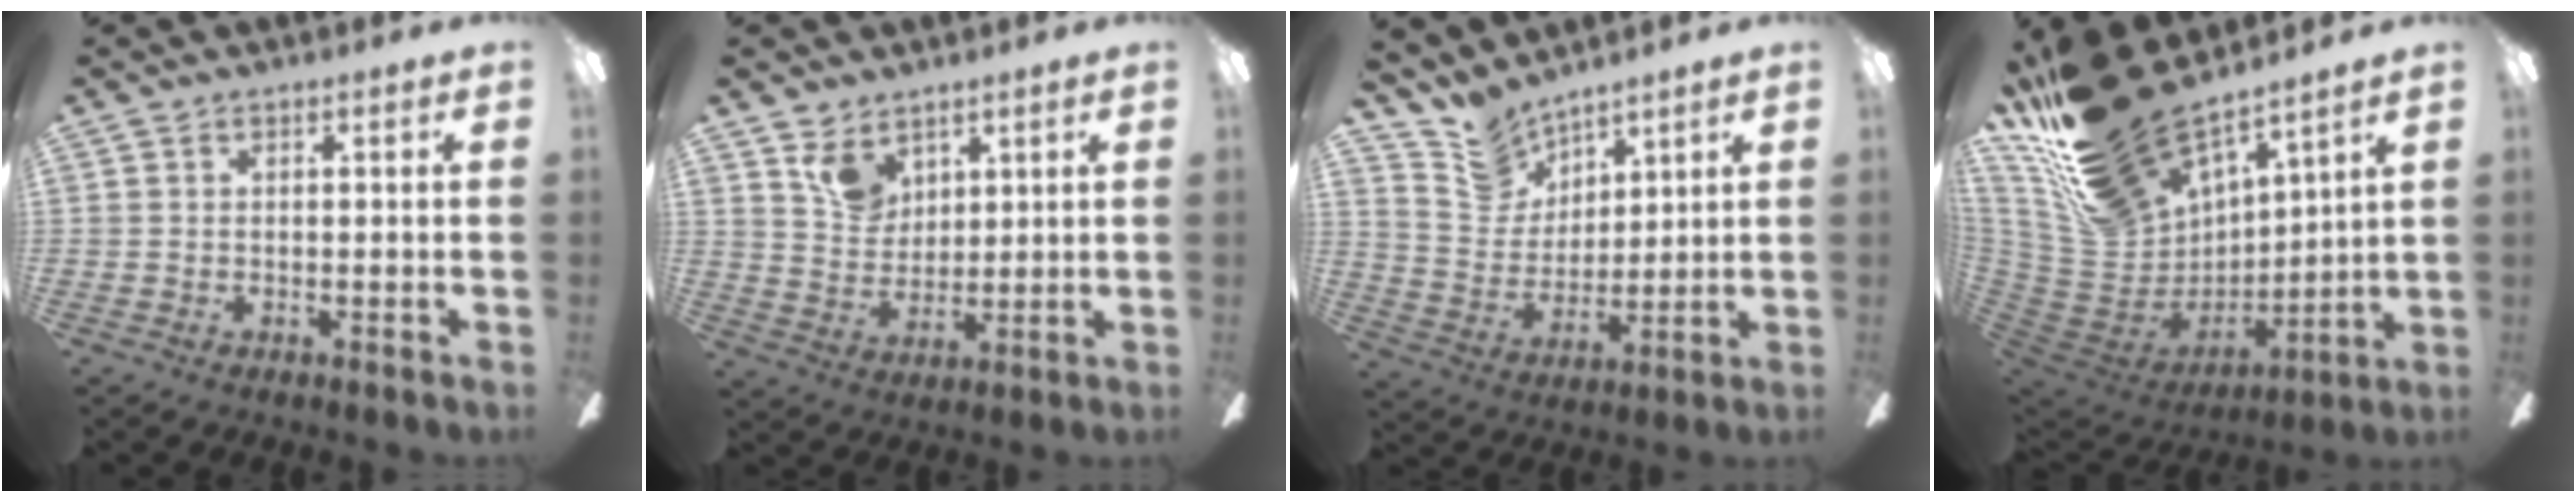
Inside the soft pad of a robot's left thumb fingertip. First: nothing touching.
{"total": 7.9, "force": [5.5, 5.0, 2.6], "torque": [-0.048, -0.020, 0.103]}
{"total": 10.7, "force": [9.1, 5.4, 1.2], "torque": [-0.056, -0.063, 0.182]}
{"total": 23.2, "force": [18.8, 9.0, 10.2], "torque": [-0.217, -0.131, 0.352]}